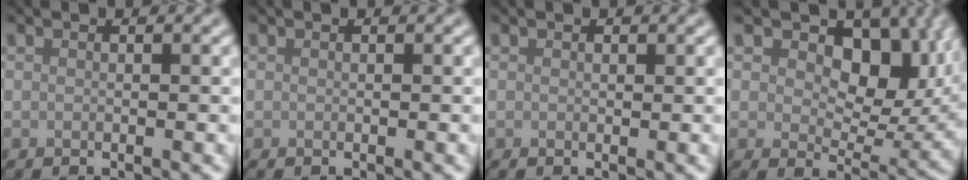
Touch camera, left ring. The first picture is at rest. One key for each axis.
{"total": 0.0}
{"total": 0.0}
{"total": 10.5, "fx": 3.9, "fy": 6.5, "fz": 7.2, "tx": -0.096, "ty": -0.011, "tz": 0.062}